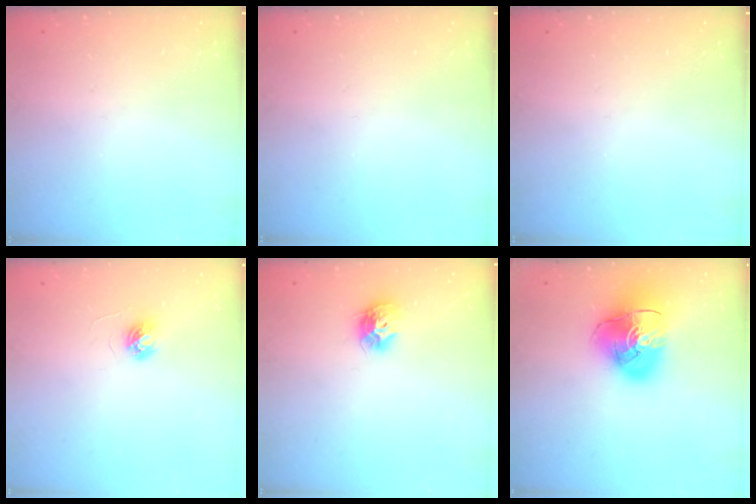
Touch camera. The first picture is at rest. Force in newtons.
{"total": 0.0}
{"total": 0.0}
{"total": 3.7, "press": 3.7, "slide": 0.3}
{"total": 9.3, "press": 9.3, "slide": 0.3}
{"total": 14.6, "press": 14.4, "slide": 2.1}